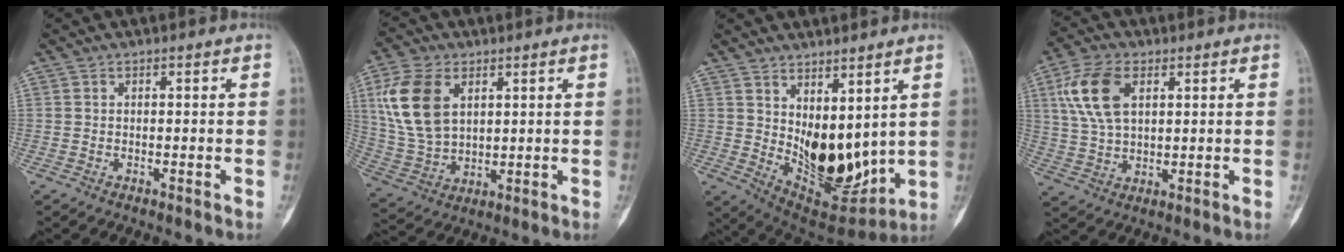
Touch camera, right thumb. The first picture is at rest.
{"total": 13.5, "force": [4.4, 8.7, 9.4], "torque": [-0.182, -0.008, 0.095]}
{"total": 14.7, "force": [3.4, 7.6, 12.0], "torque": [-0.148, -0.054, 0.090]}
{"total": 10.7, "force": [3.6, 6.1, 8.0], "torque": [-0.159, 0.003, 0.071]}